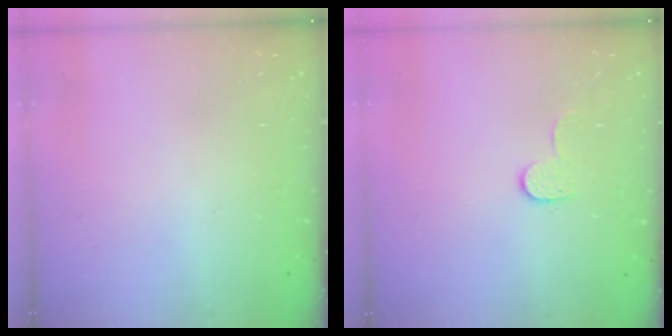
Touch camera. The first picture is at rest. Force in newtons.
{"total": 5.6, "press": 5.6, "slide": 0.4}